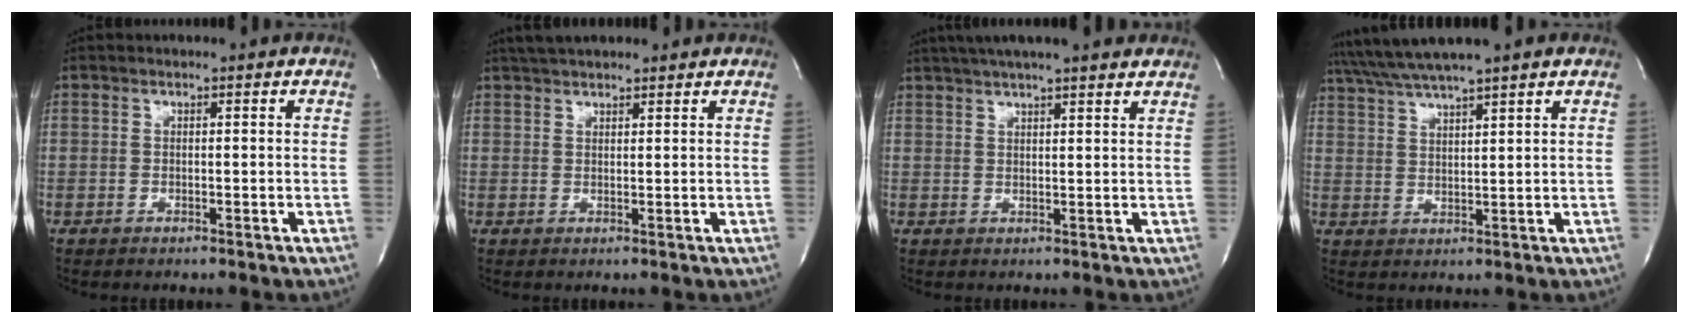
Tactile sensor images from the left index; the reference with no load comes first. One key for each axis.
{"total": 5.7, "fx": 5.0, "fy": 1.3, "fz": 2.4, "tx": -0.041, "ty": 0.033, "tz": 0.081}
{"total": 15.3, "fx": 13.1, "fy": 1.8, "fz": 7.7, "tx": -0.129, "ty": 0.040, "tz": 0.174}
{"total": 8.6, "fx": 7.3, "fy": -0.7, "fz": 4.4, "tx": -0.084, "ty": 0.030, "tz": 0.123}